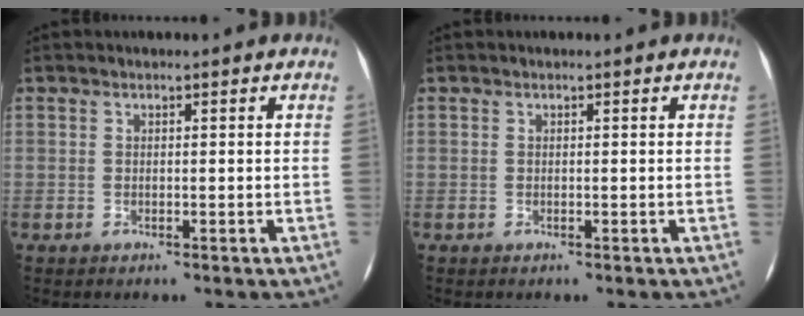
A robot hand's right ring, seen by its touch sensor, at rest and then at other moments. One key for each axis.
{"total": 0.0}